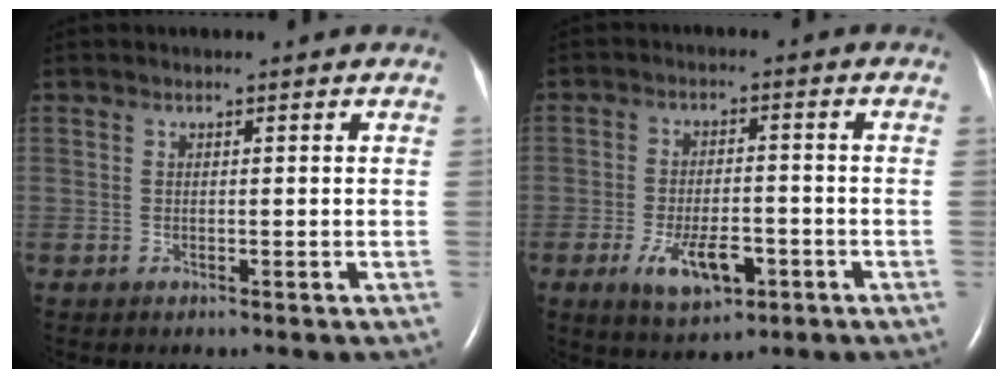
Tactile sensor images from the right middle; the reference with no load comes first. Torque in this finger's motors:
{"motor_torque": [0.34, -0.20, 0.18, 0.09]}